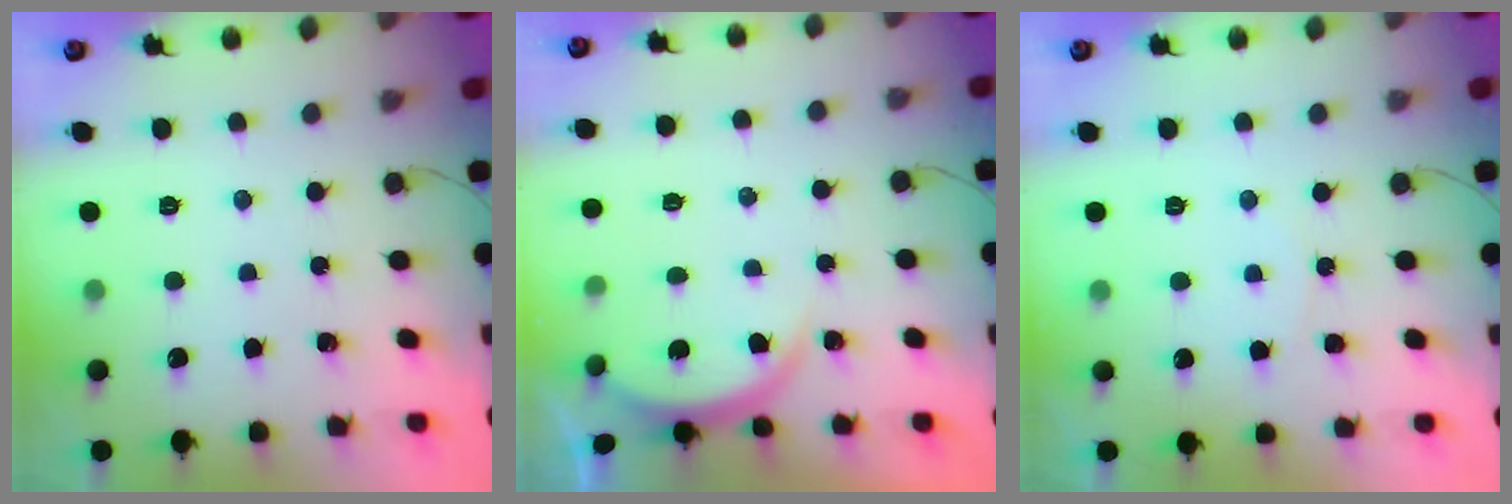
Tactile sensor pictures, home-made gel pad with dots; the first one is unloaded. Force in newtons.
{"total": 4.2, "press": 4.2, "slide": 0.4}
{"total": 2.6, "press": 2.5, "slide": 0.6}